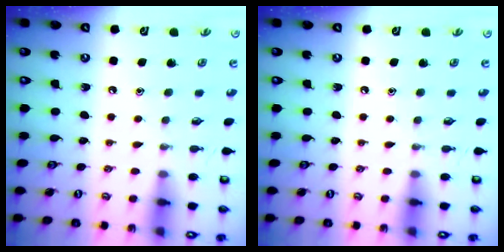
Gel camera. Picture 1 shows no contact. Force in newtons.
{"total": 0.0}